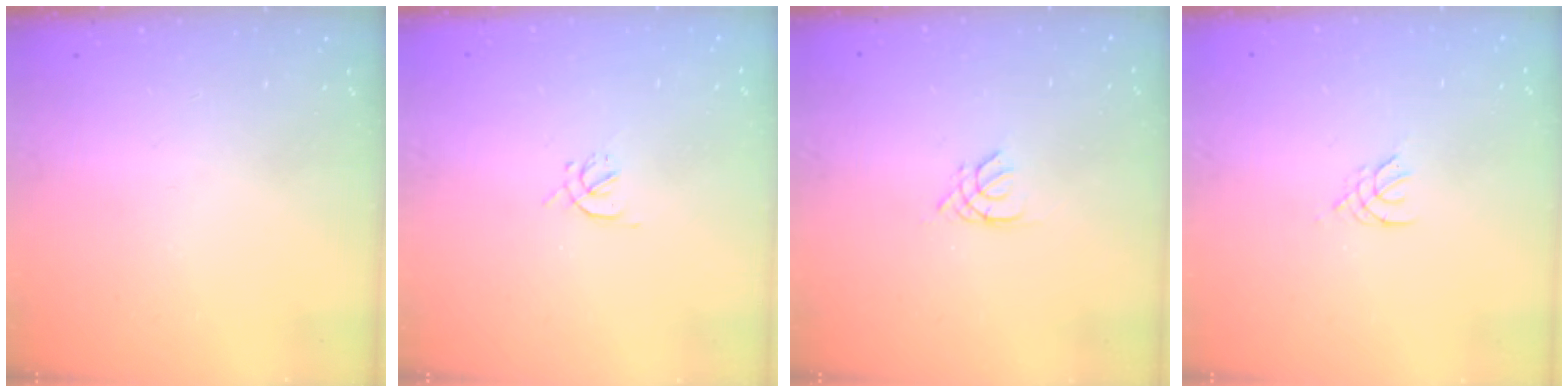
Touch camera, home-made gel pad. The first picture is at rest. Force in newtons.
{"total": 1.2, "press": 1.2, "slide": 0.4}
{"total": 1.3, "press": 1.3, "slide": 0.3}
{"total": 2.0, "press": 1.9, "slide": 0.4}